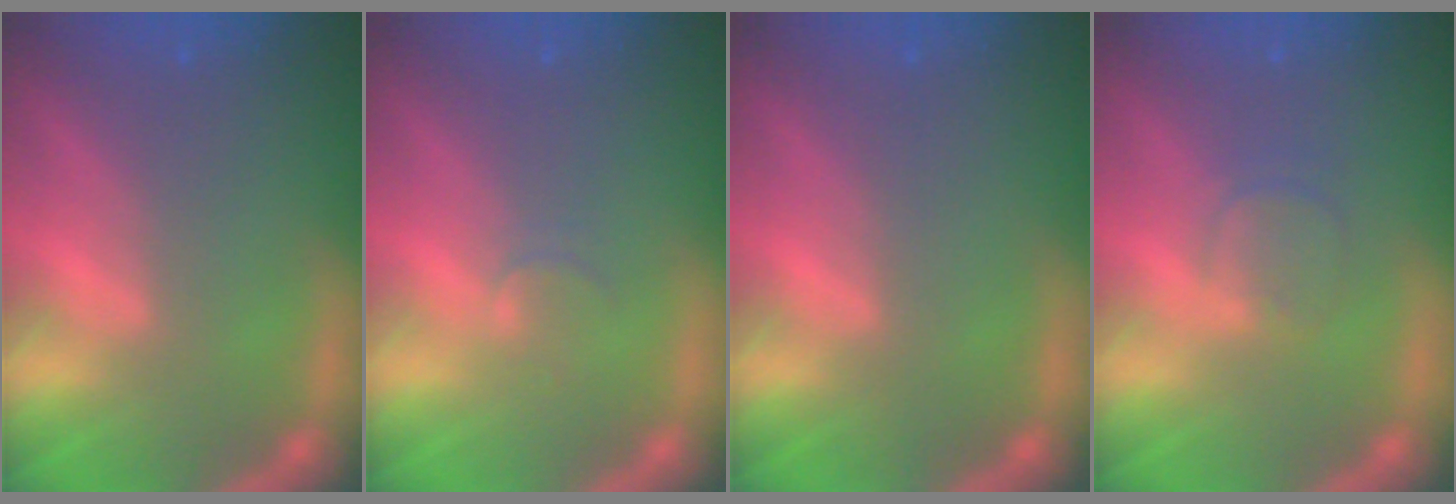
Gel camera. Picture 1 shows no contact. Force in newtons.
{"total": 1.0}
{"total": 0.0}
{"total": 1.9}